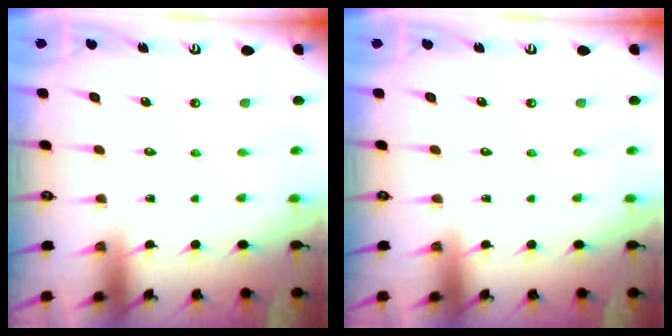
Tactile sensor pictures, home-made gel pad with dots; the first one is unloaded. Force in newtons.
{"total": 0.0}